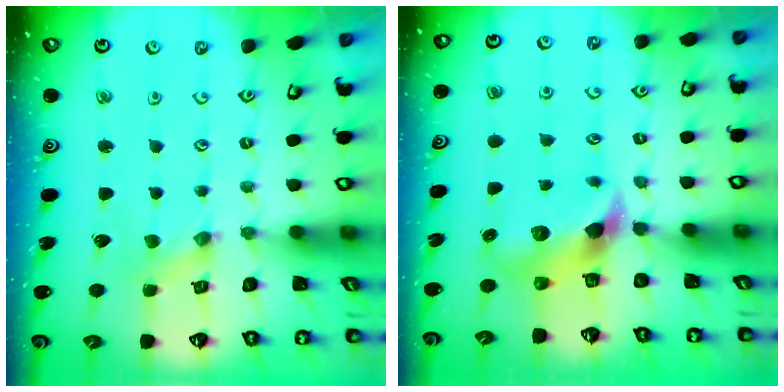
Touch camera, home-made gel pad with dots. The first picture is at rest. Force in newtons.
{"total": 8.0, "press": 7.9, "slide": 1.1}